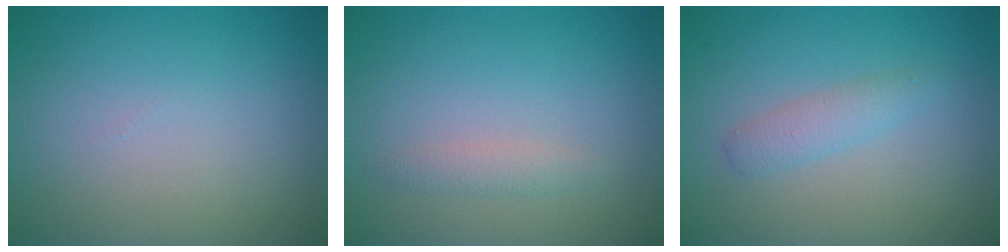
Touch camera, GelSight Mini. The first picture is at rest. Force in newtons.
{"total": 1.2, "press": 1.2, "slide": 0.0}
{"total": 1.7, "press": 1.7, "slide": 0.0}